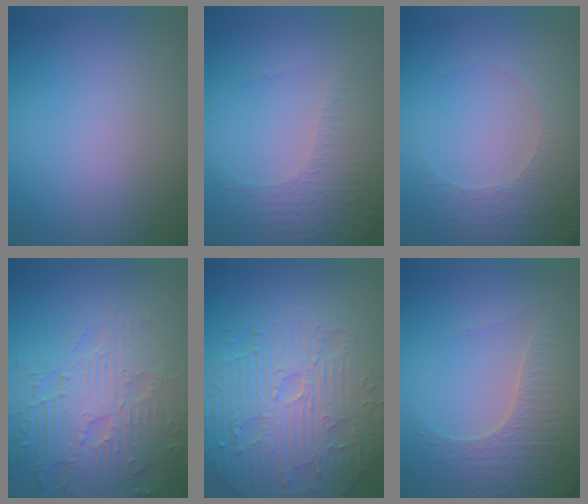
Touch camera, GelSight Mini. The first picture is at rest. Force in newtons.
{"total": 4.3, "press": 3.0, "slide": 3.1}
{"total": 4.8, "press": 3.5, "slide": 3.3}
{"total": 8.2, "press": 6.2, "slide": 5.4}
{"total": 8.2, "press": 6.6, "slide": 4.8}
{"total": 5.1, "press": 4.5, "slide": 2.3}